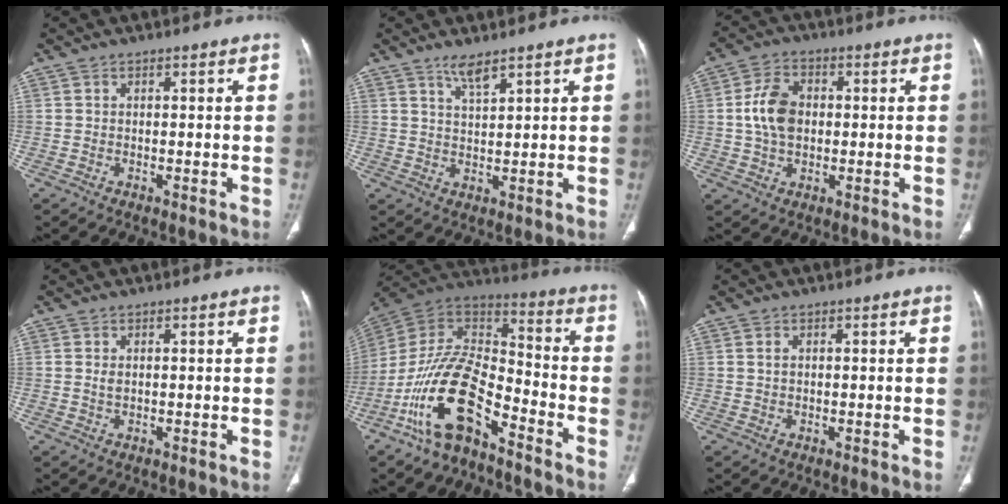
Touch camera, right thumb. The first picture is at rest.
{"total": 3.4, "force": [2.6, 0.5, 2.1], "torque": [-0.036, -0.018, 0.052]}
{"total": 8.4, "force": [0.5, 5.9, 6.0], "torque": [-0.100, 0.008, 0.006]}
{"total": 1.1, "force": [0.2, 0.6, 0.9], "torque": [-0.019, 0.001, 0.008]}
{"total": 17.9, "force": [-10.2, 7.6, 12.6], "torque": [-0.219, 0.080, -0.196]}
{"total": 0.9, "force": [0.3, 0.6, 0.6], "torque": [-0.013, 0.000, 0.007]}